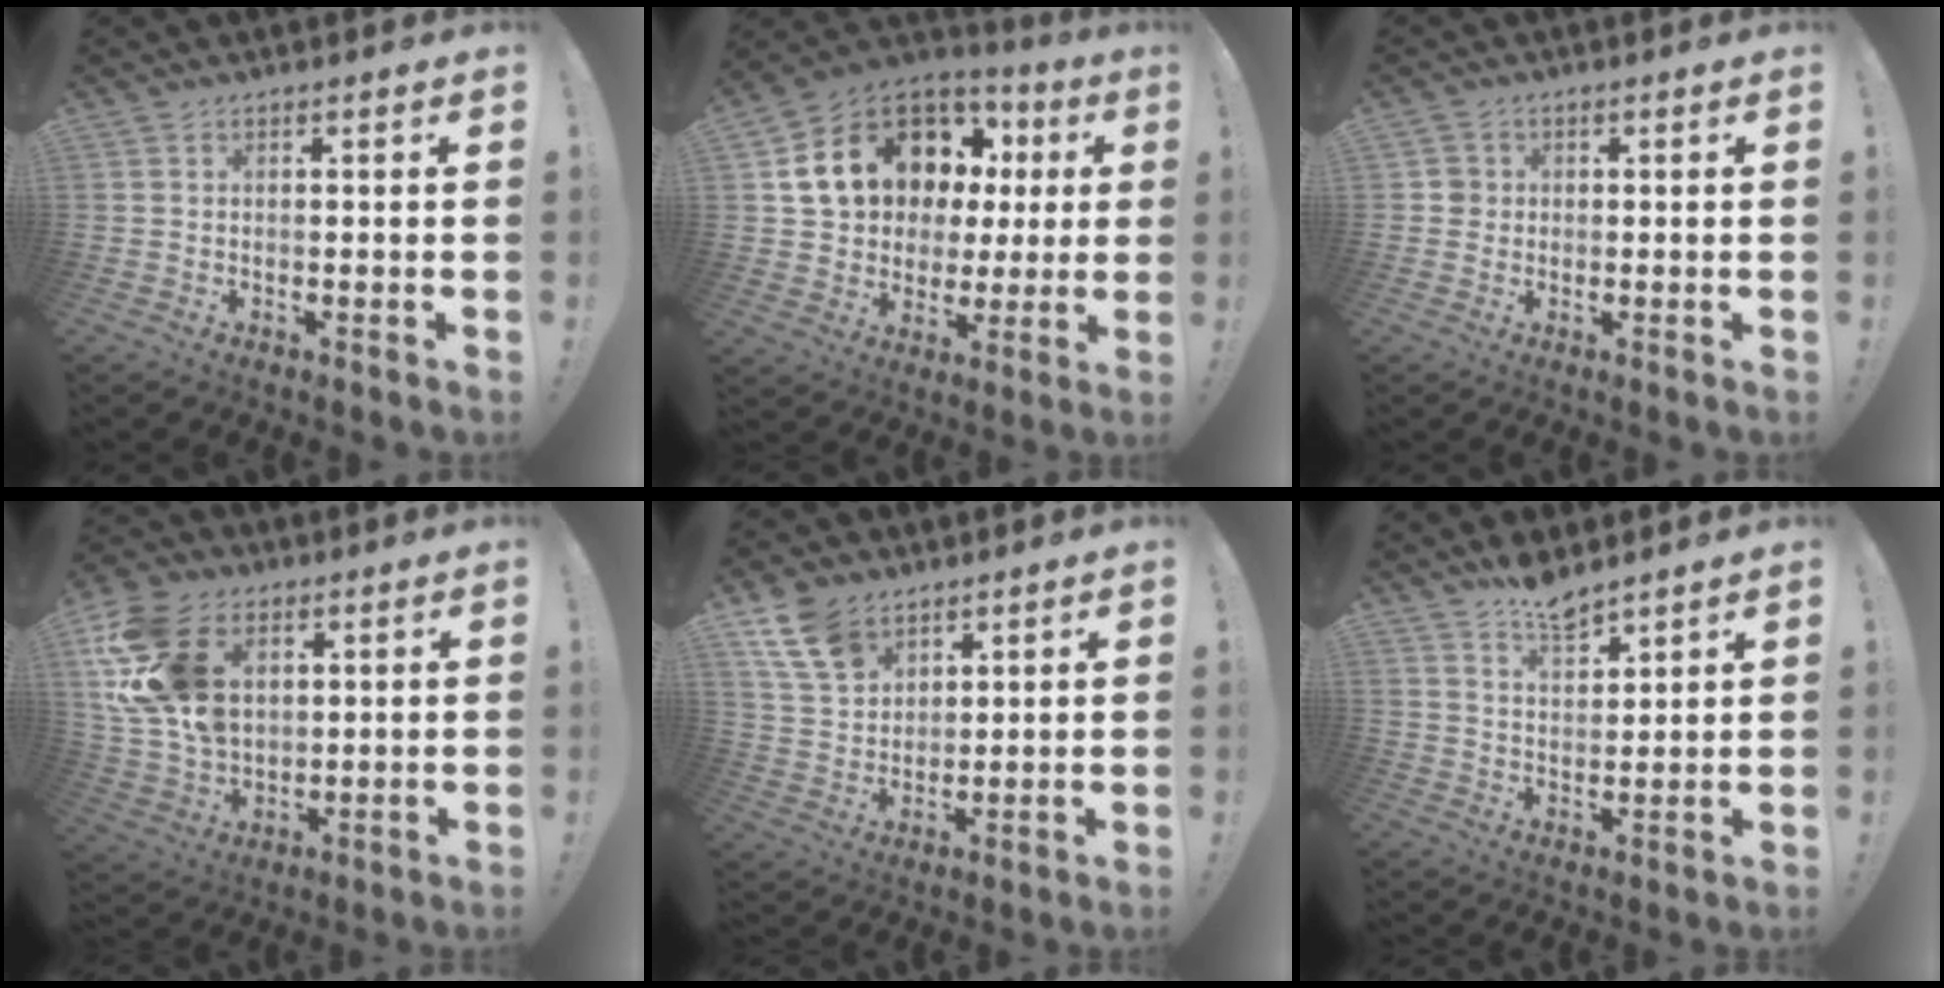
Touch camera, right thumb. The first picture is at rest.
{"total": 17.8, "force": [7.5, 13.2, 9.4], "torque": [-0.157, -0.033, 0.163]}
{"total": 2.7, "force": [-0.1, 2.7, 0.6], "torque": [-0.004, 0.005, -0.002]}
{"total": 20.7, "force": [6.7, 14.8, 12.9], "torque": [-0.254, -0.025, 0.130]}
{"total": 11.9, "force": [7.2, 7.8, 5.3], "torque": [-0.104, -0.029, 0.146]}
{"total": 7.3, "force": [6.6, 1.9, 2.5], "torque": [-0.040, -0.044, 0.119]}